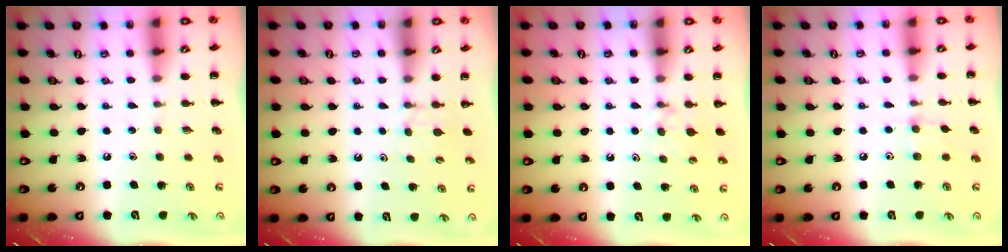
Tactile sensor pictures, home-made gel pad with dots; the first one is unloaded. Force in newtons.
{"total": 2.9, "press": 2.7, "slide": 1.1}
{"total": 5.3, "press": 5.1, "slide": 1.6}
{"total": 3.5, "press": 3.4, "slide": 1.1}